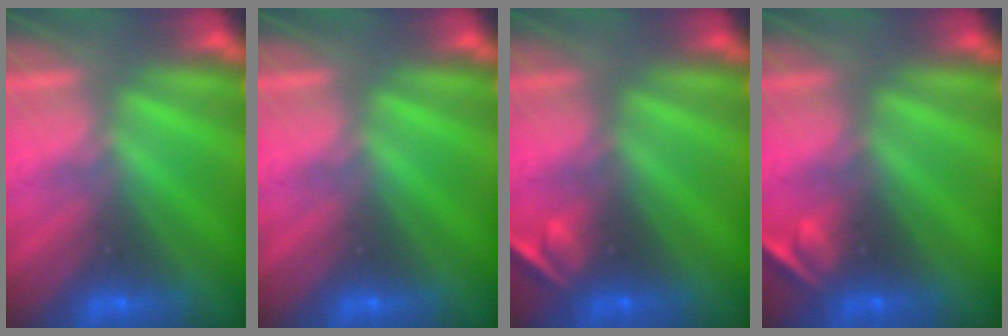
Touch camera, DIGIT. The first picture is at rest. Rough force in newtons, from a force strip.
{"total": 0.0}
{"total": 2.1}
{"total": 2.1}